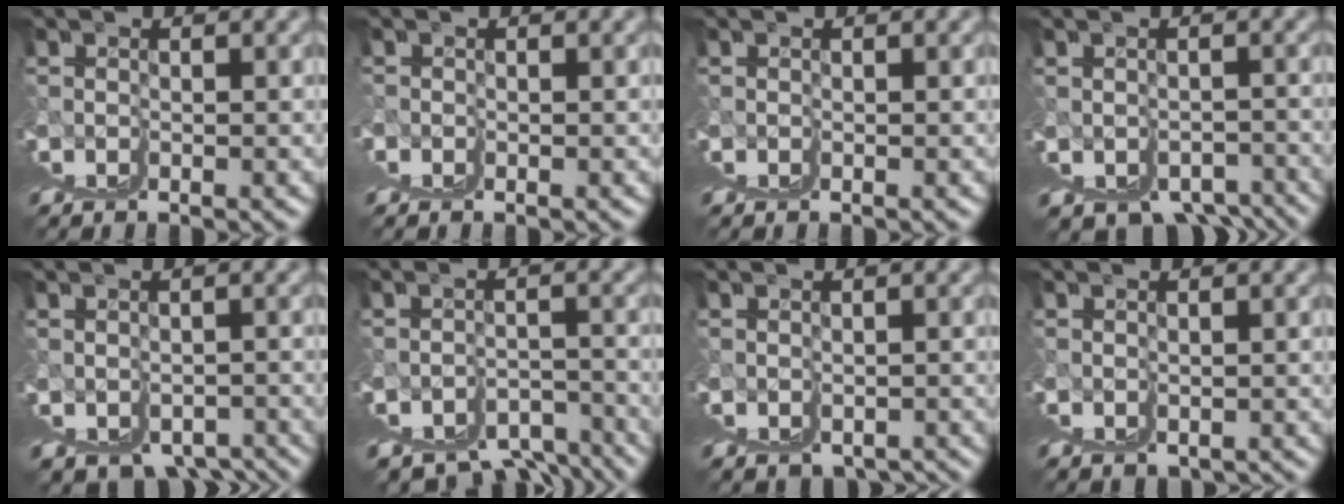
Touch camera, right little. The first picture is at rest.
{"total": 1.1, "force": [0.7, -0.6, -0.5], "torque": [0.017, 0.008, 0.010]}
{"total": 0.0}
{"total": 4.1, "force": [-1.4, 2.2, 3.1], "torque": [-0.050, -0.012, -0.013]}
{"total": 3.9, "force": [-1.7, 2.3, 2.6], "torque": [-0.044, -0.018, -0.016]}
{"total": 4.0, "force": [-0.9, 1.8, 3.4], "torque": [-0.057, -0.010, -0.002]}
{"total": 2.6, "force": [-1.3, 2.0, 1.2], "torque": [-0.017, -0.018, -0.013]}
{"total": 1.3, "force": [-0.7, 1.1, 0.2], "torque": [0.000, -0.011, -0.007]}